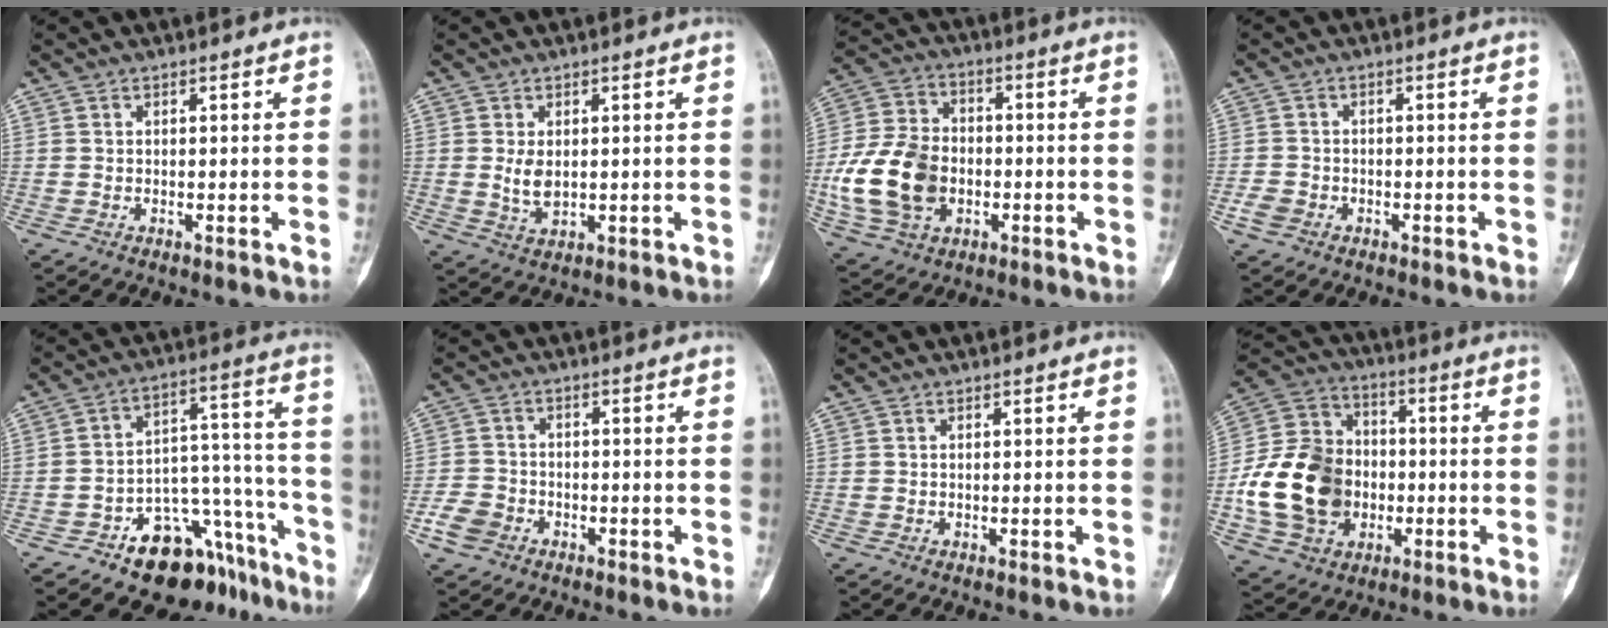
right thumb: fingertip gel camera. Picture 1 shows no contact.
{"total": 4.1, "force": [0.2, 2.7, 3.1], "torque": [-0.048, -0.008, 0.011]}
{"total": 16.9, "force": [-3.4, 12.4, 10.9], "torque": [-0.194, 0.016, -0.060]}
{"total": 3.2, "force": [-1.6, 2.5, 1.2], "torque": [-0.016, 0.013, -0.031]}
{"total": 18.4, "force": [-12.1, 9.9, 9.7], "torque": [-0.062, 0.132, -0.176]}
{"total": 5.4, "force": [-2.9, 4.1, 2.0], "torque": [-0.031, 0.020, -0.054]}
{"total": 0.0}
{"total": 20.0, "force": [-3.8, 15.8, 11.7], "torque": [-0.194, 0.029, -0.062]}